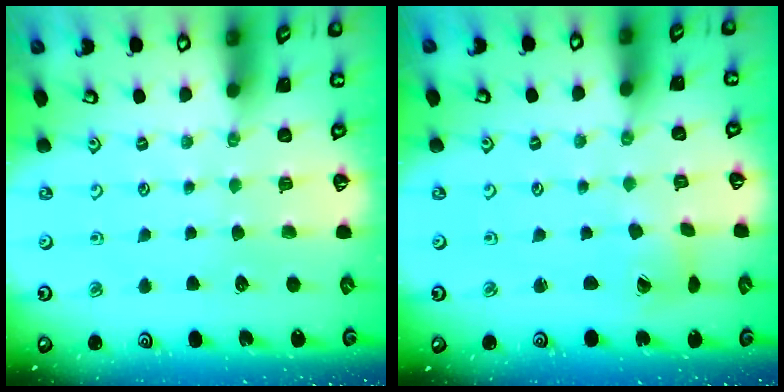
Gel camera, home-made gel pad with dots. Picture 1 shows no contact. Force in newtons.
{"total": 1.6, "press": 1.6, "slide": 0.3}